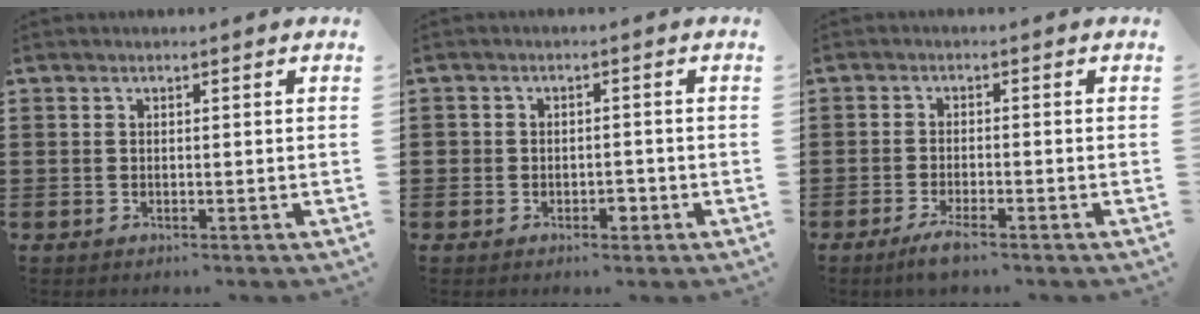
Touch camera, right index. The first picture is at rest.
{"total": 2.2, "force": [-1.0, 1.6, 1.1], "torque": [-0.024, 0.002, -0.021]}
{"total": 3.1, "force": [-2.2, 0.1, 2.1], "torque": [-0.041, -0.005, -0.040]}